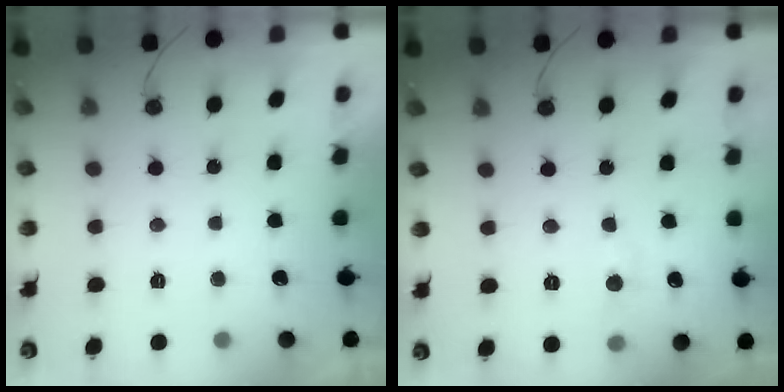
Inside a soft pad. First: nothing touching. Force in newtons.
{"total": 3.6, "press": 3.6, "slide": 0.3}